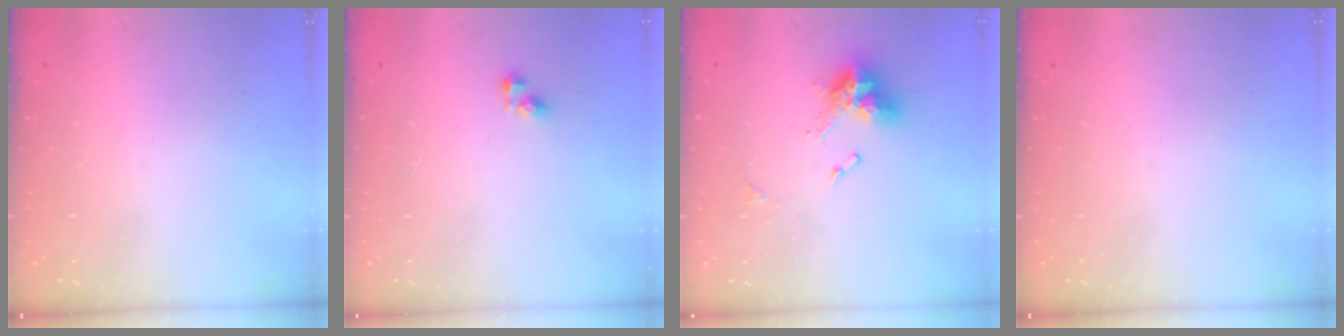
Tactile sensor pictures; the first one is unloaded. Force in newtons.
{"total": 3.5, "press": 3.5, "slide": 0.5}
{"total": 11.5, "press": 11.4, "slide": 1.4}
{"total": 0.0}